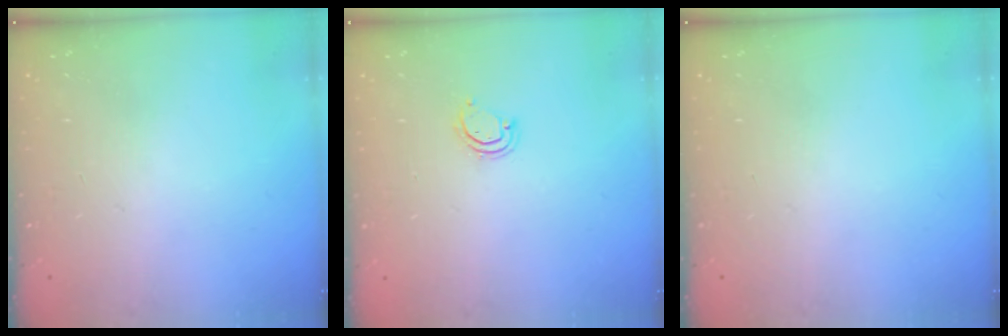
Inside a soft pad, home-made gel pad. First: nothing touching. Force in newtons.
{"total": 3.7, "press": 3.7, "slide": 0.3}
{"total": 0.0}